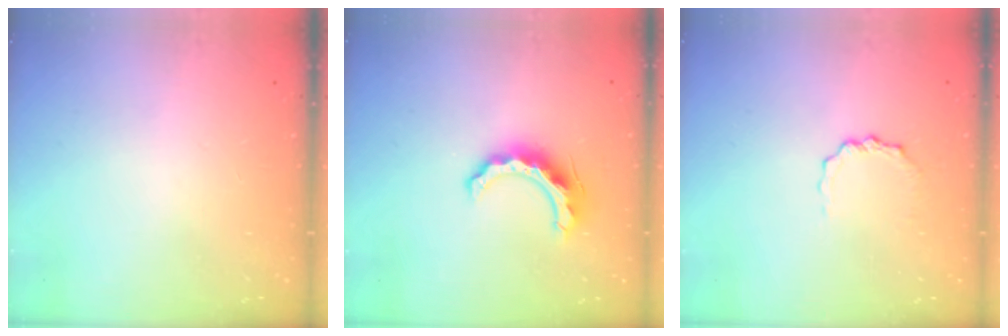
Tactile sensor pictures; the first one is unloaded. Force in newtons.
{"total": 11.2, "press": 11.2, "slide": 0.9}
{"total": 2.4, "press": 2.4, "slide": 0.3}